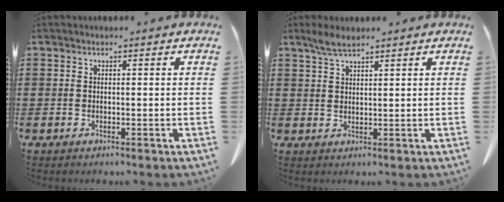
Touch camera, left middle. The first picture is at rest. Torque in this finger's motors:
{"motor_torque": [1.03, 0.47, 0.10, 0.06]}